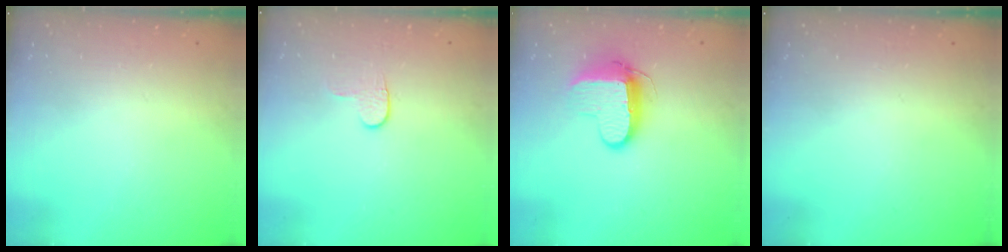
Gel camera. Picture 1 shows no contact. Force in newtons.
{"total": 3.8, "press": 3.8, "slide": 0.4}
{"total": 10.2, "press": 10.1, "slide": 0.8}
{"total": 0.0}